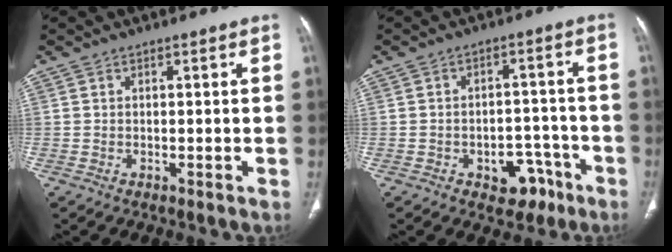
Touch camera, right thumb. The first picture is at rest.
{"total": 7.4, "force": [-4.1, 5.0, 3.7], "torque": [-0.019, 0.040, -0.052]}